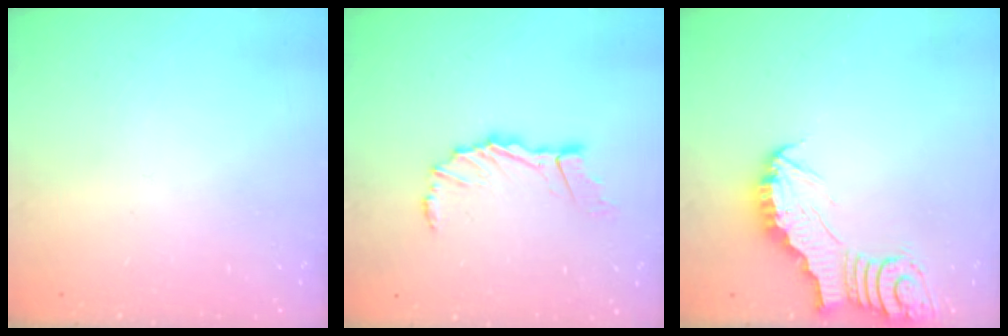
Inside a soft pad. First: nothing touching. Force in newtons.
{"total": 9.8, "press": 9.6, "slide": 1.7}
{"total": 3.2, "press": 3.2, "slide": 0.5}